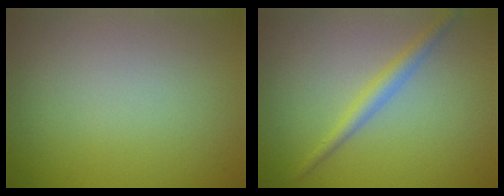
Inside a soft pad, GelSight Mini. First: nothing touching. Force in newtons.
{"total": 2.1, "press": 2.1, "slide": 0.0}